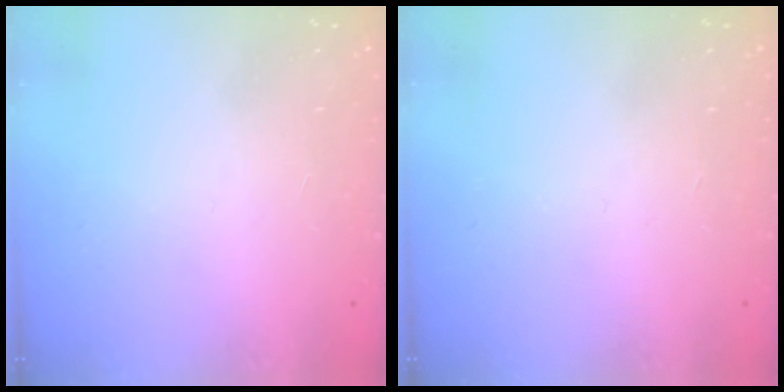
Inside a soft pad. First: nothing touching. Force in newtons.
{"total": 0.0}